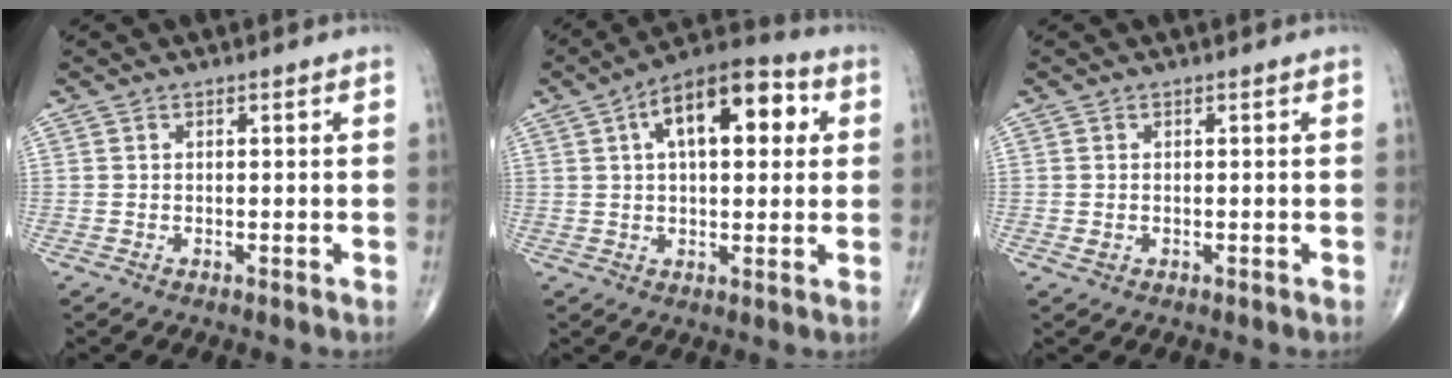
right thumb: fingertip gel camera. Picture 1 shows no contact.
{"total": 15.5, "force": [4.4, 7.4, 12.8], "torque": [-0.171, 0.025, 0.061]}
{"total": 0.9, "force": [0.0, 0.6, 0.6], "torque": [-0.012, 0.001, 0.003]}